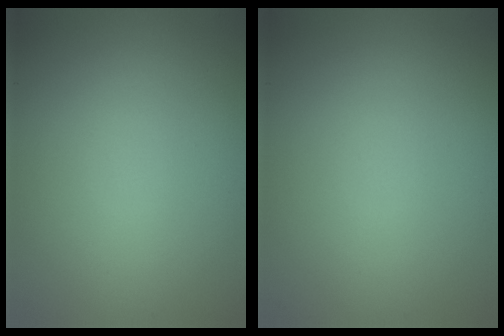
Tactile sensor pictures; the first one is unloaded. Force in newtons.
{"total": 0.0}